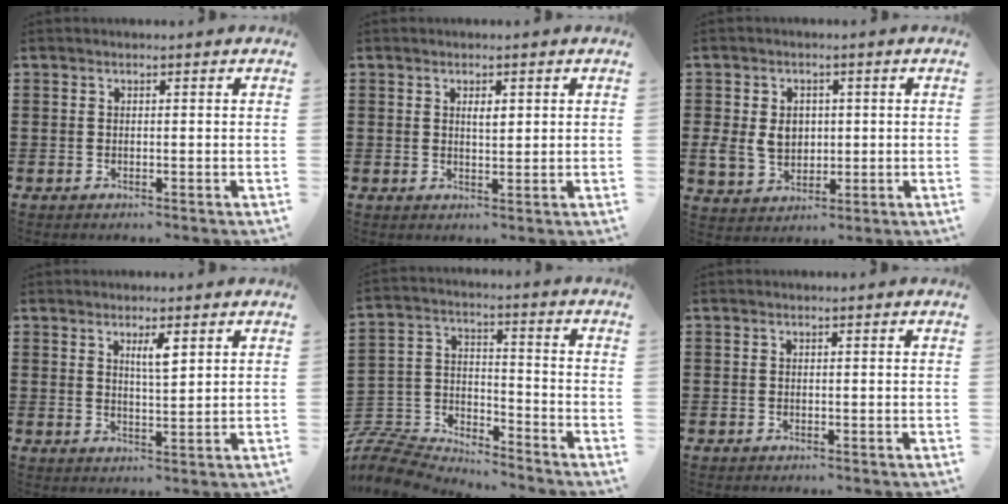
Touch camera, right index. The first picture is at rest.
{"total": 1.8, "force": [0.6, 0.6, 1.6], "torque": [-0.024, 0.001, 0.008]}
{"total": 5.8, "force": [0.2, 4.8, 3.4], "torque": [-0.082, 0.006, -0.002]}
{"total": 3.2, "force": [1.7, 0.7, 2.6], "torque": [-0.046, 0.001, 0.026]}
{"total": 8.0, "force": [-7.8, 1.7, 1.0], "torque": [-0.039, 0.003, -0.161]}
{"total": 0.0}